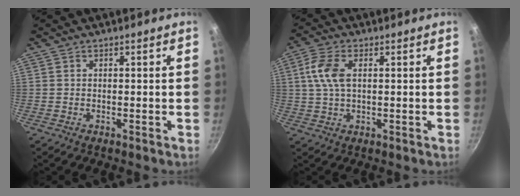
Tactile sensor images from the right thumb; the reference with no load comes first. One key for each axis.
{"total": 6.9, "fx": 1.5, "fy": 3.8, "fz": 5.6, "tx": -0.115, "ty": 0.010, "tz": 0.025}